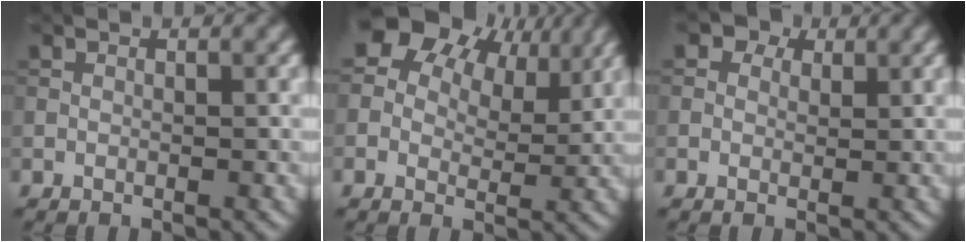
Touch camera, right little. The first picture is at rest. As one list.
[{"total": 11.6, "force": [6.6, 7.1, 6.4], "torque": [-0.110, 0.027, 0.088]}, {"total": 3.0, "force": [1.8, 2.1, 1.3], "torque": [-0.024, -0.005, 0.013]}]